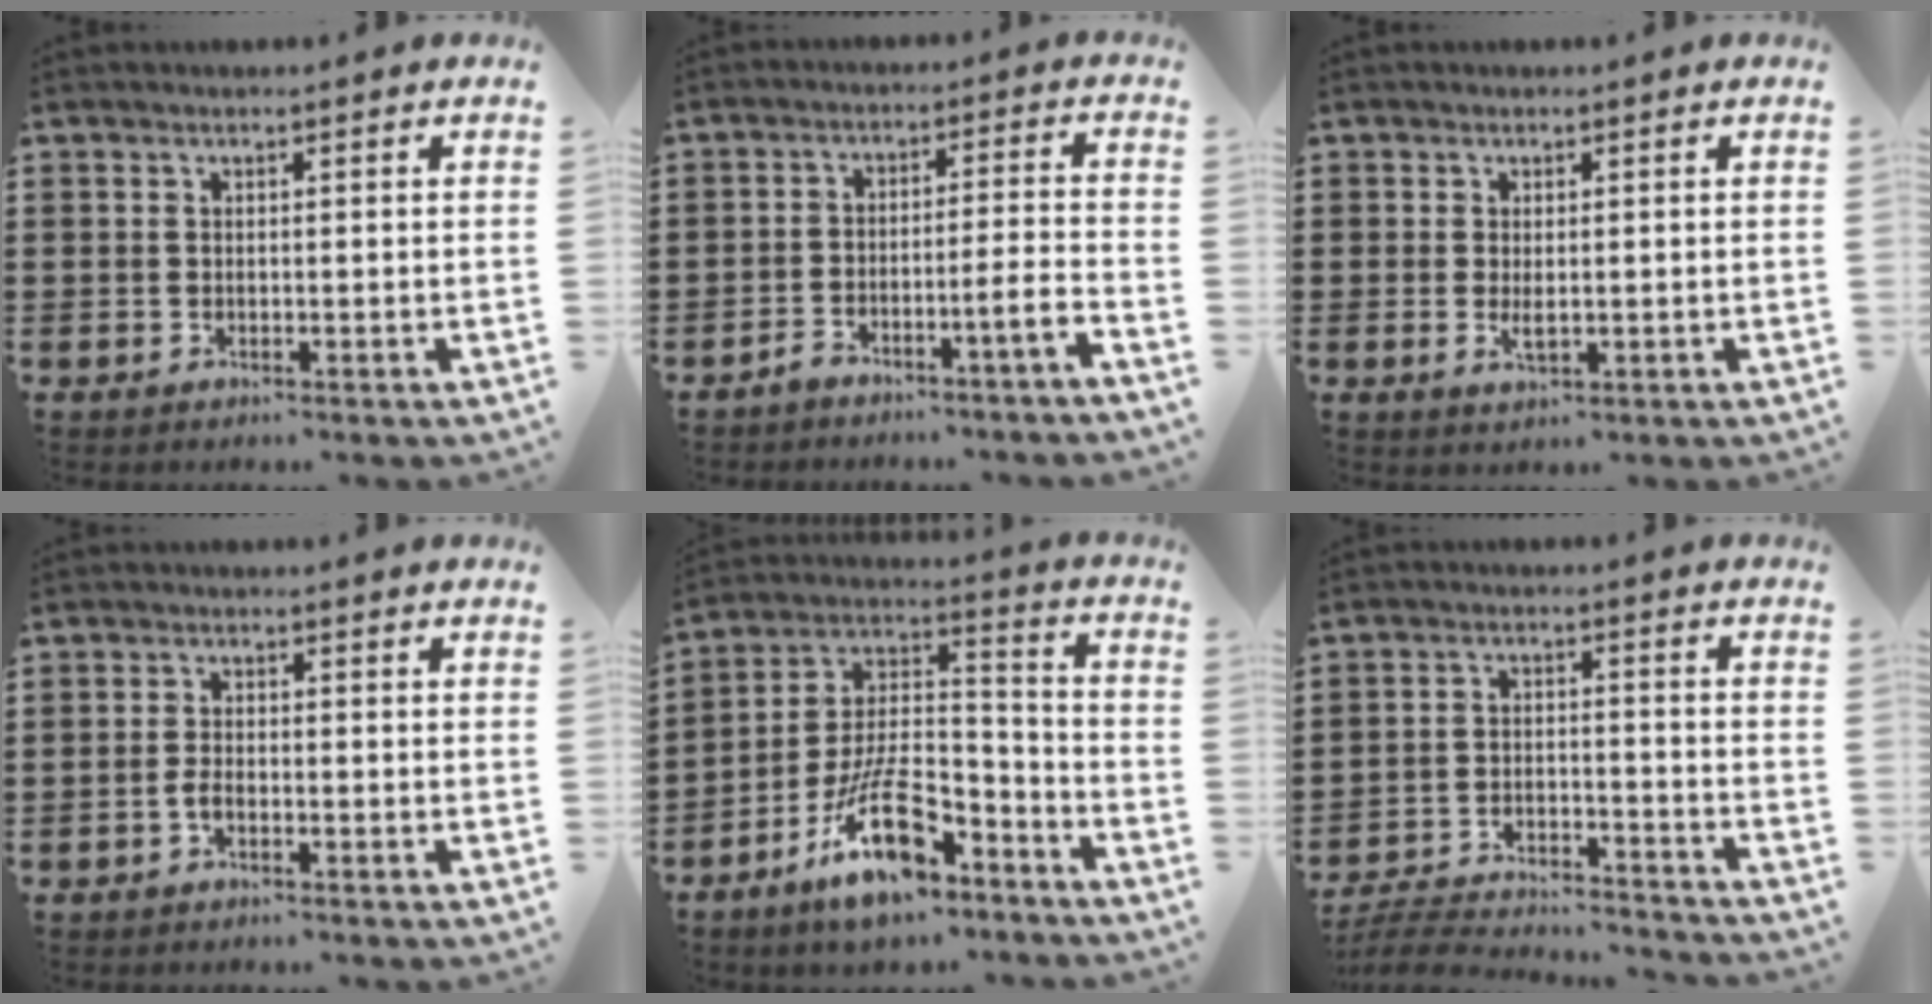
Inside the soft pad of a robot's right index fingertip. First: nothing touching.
{"total": 4.3, "force": [-3.6, -0.5, 2.4], "torque": [-0.042, -0.002, -0.069]}
{"total": 2.1, "force": [0.1, 0.8, 1.9], "torque": [-0.036, 0.000, 0.002]}
{"total": 1.7, "force": [-0.9, 0.7, 1.3], "torque": [-0.033, -0.003, -0.020]}
{"total": 15.2, "force": [-9.6, 5.7, 10.3], "torque": [-0.202, 0.035, -0.173]}
{"total": 5.2, "force": [-5.1, 0.3, 0.8], "torque": [-0.025, 0.001, -0.106]}